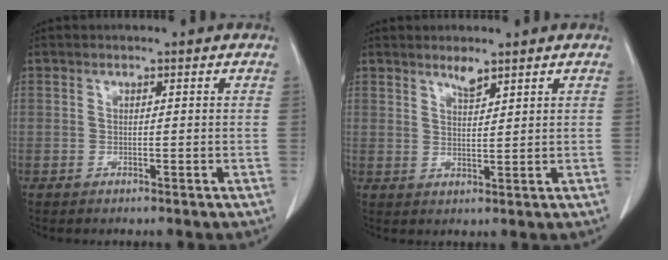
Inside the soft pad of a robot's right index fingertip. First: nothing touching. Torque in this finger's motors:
{"motor_torque": [-0.17, 0.02, 0.03, -0.01]}